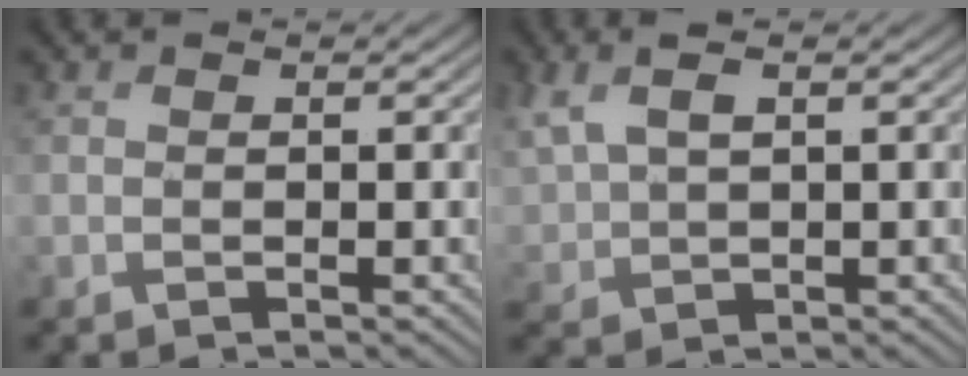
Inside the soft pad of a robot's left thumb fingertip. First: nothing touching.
{"total": 5.7, "force": [2.5, 3.1, 4.1], "torque": [-0.108, 0.008, 0.054]}